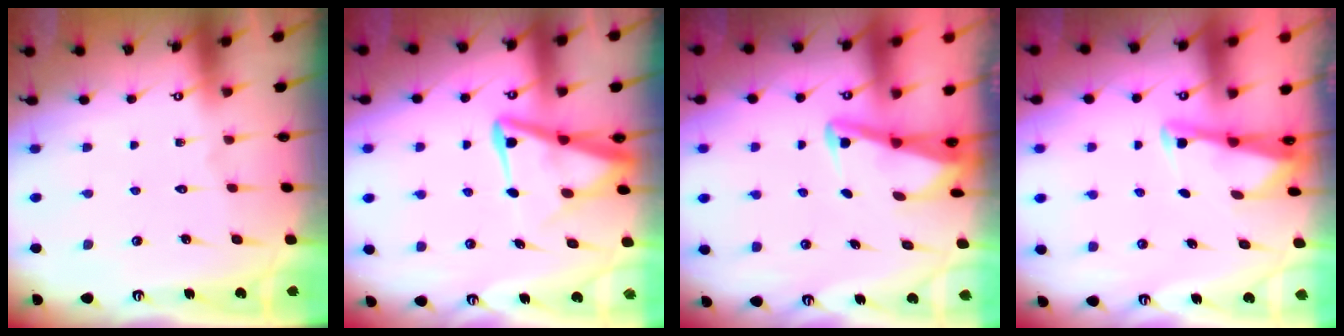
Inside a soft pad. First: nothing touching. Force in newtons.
{"total": 8.4, "press": 8.3, "slide": 1.0}
{"total": 3.0, "press": 3.0, "slide": 0.3}
{"total": 2.7, "press": 2.7, "slide": 0.1}